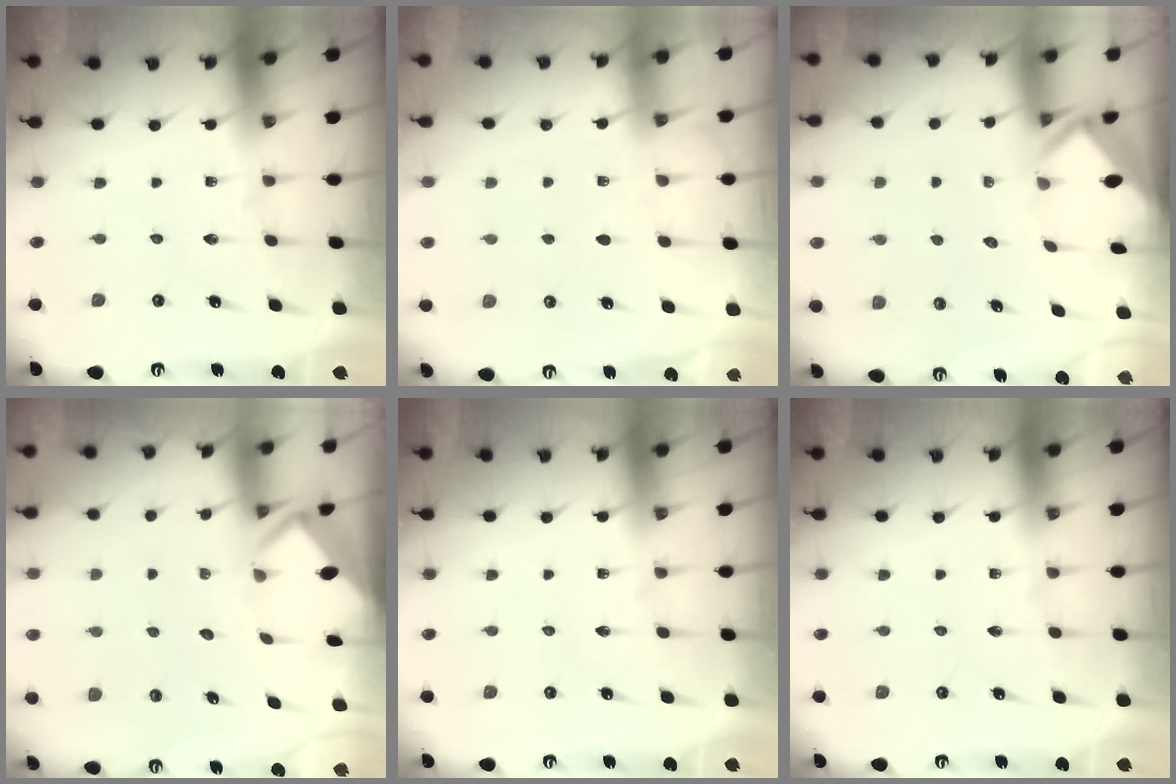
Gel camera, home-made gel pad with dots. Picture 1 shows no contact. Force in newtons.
{"total": 4.0, "press": 4.0, "slide": 0.5}
{"total": 2.4, "press": 2.4, "slide": 0.1}
{"total": 3.0, "press": 3.0, "slide": 0.1}
{"total": 0.0}
{"total": 0.0}